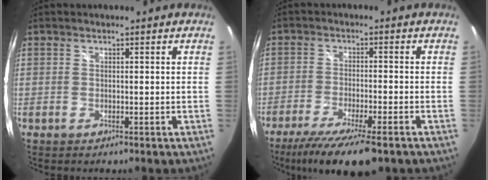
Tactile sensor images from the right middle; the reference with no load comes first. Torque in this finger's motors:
{"motor_torque": [1.10, -1.04, 0.17, 0.10]}